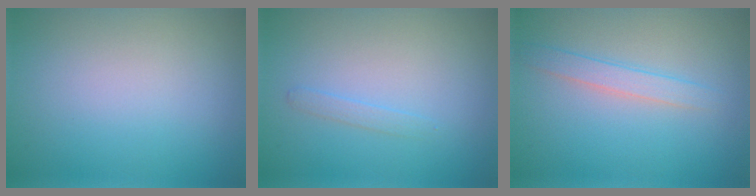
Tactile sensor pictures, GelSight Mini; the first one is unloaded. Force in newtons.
{"total": 0.8, "press": 0.8, "slide": 0.0}
{"total": 1.9, "press": 1.9, "slide": 0.1}